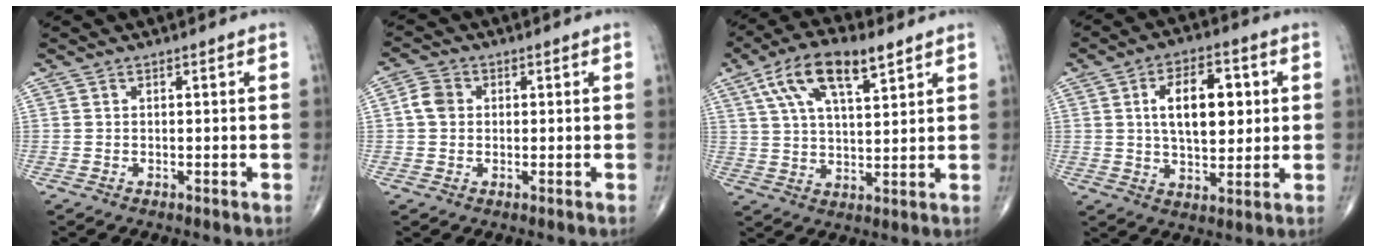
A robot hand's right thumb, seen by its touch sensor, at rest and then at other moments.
{"total": 3.8, "force": [0.3, 3.2, 2.1], "torque": [-0.034, 0.009, 0.000]}
{"total": 13.5, "force": [6.8, 5.3, 10.3], "torque": [-0.174, -0.007, 0.121]}
{"total": 12.7, "force": [2.4, 6.8, 10.4], "torque": [-0.137, -0.003, 0.040]}